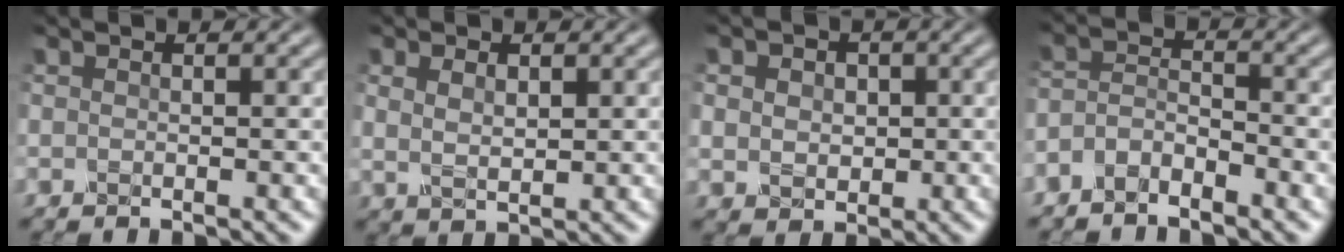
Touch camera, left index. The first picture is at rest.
{"total": 2.3, "force": [0.8, 1.2, 1.8], "torque": [-0.039, -0.004, 0.022]}
{"total": 4.1, "force": [1.0, 3.3, 2.2], "torque": [-0.037, 0.016, 0.001]}
{"total": 2.5, "force": [-1.9, 1.0, 1.3], "torque": [-0.030, 0.004, -0.046]}